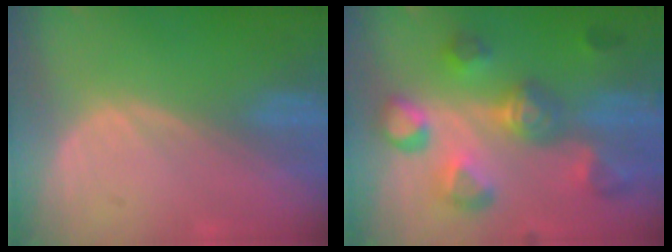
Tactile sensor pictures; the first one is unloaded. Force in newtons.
{"total": 9.5, "press": 9.4, "slide": 1.2}